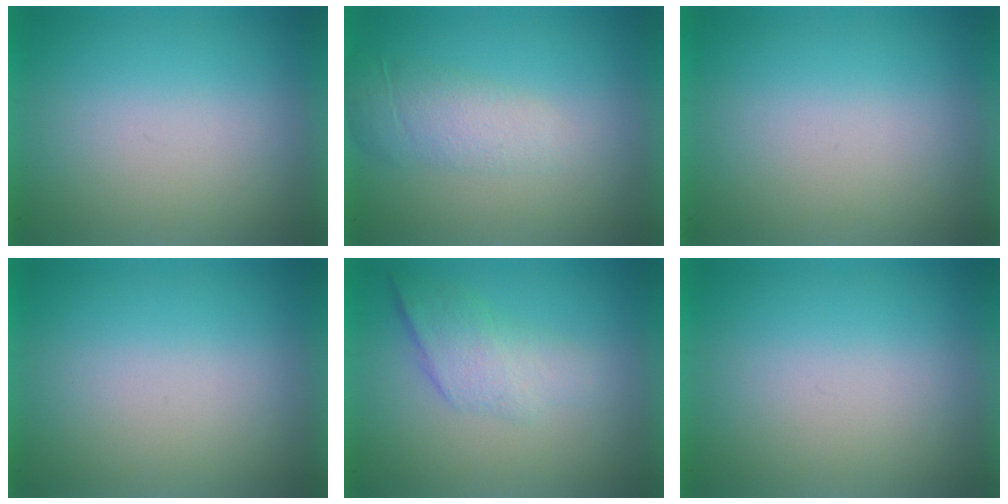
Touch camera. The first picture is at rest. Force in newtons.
{"total": 1.0}
{"total": 0.0}
{"total": 0.0}
{"total": 2.2}
{"total": 0.0}